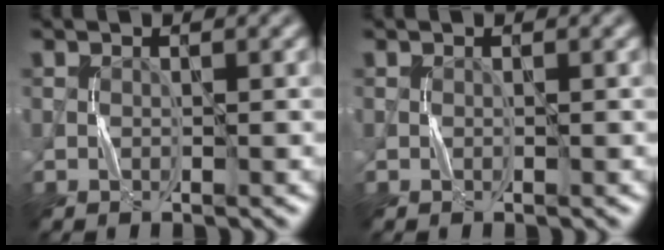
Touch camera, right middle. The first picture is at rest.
{"total": 0.0}